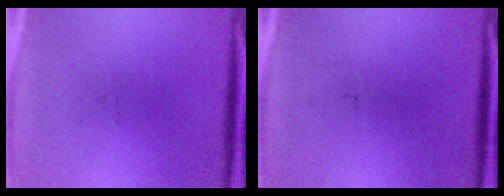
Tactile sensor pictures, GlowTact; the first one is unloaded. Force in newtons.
{"total": 0.0}